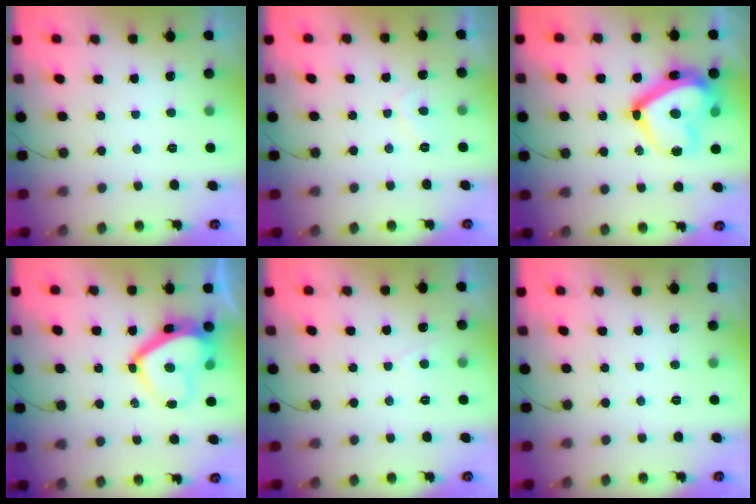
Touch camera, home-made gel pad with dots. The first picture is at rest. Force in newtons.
{"total": 2.3, "press": 2.1, "slide": 0.8}
{"total": 22.3, "press": 22.2, "slide": 1.5}
{"total": 11.2, "press": 11.1, "slide": 1.2}
{"total": 2.1, "press": 2.1, "slide": 0.3}
{"total": 0.0}